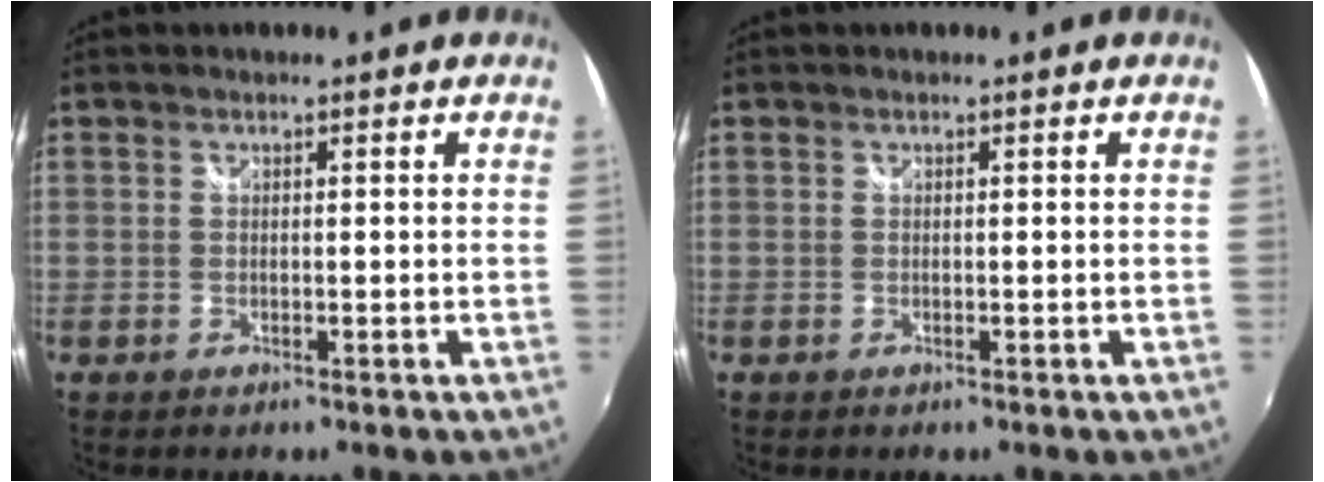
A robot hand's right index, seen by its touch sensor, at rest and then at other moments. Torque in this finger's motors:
{"motor_torque": [0.11, 0.09, -0.08, -0.01]}